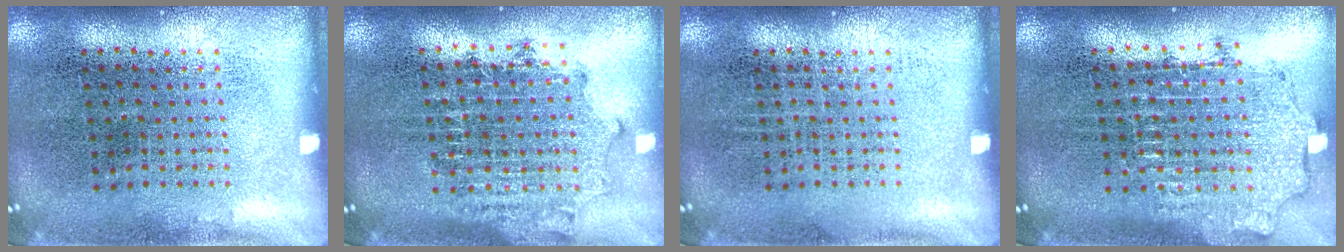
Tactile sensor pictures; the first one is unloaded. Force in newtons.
{"total": 1.8, "press": 1.4, "slide": 1.0}
{"total": 0.0}
{"total": 1.9, "press": 1.5, "slide": 1.2}